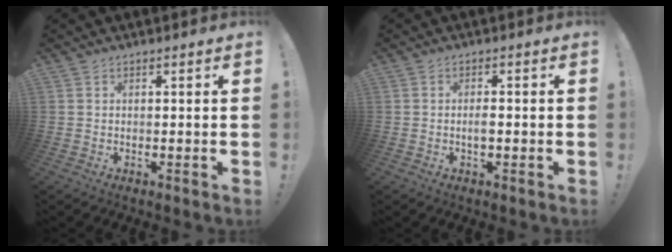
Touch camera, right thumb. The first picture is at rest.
{"total": 2.3, "force": [-0.8, 0.9, 2.0], "torque": [-0.035, 0.006, -0.015]}